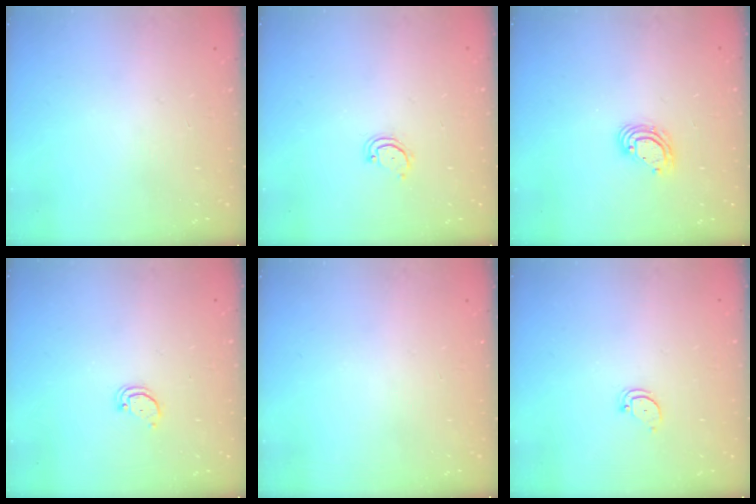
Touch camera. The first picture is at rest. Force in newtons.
{"total": 3.3, "press": 3.3, "slide": 0.3}
{"total": 6.6, "press": 6.6, "slide": 0.9}
{"total": 2.1, "press": 2.1, "slide": 0.2}
{"total": 0.0}
{"total": 2.6, "press": 2.6, "slide": 0.0}